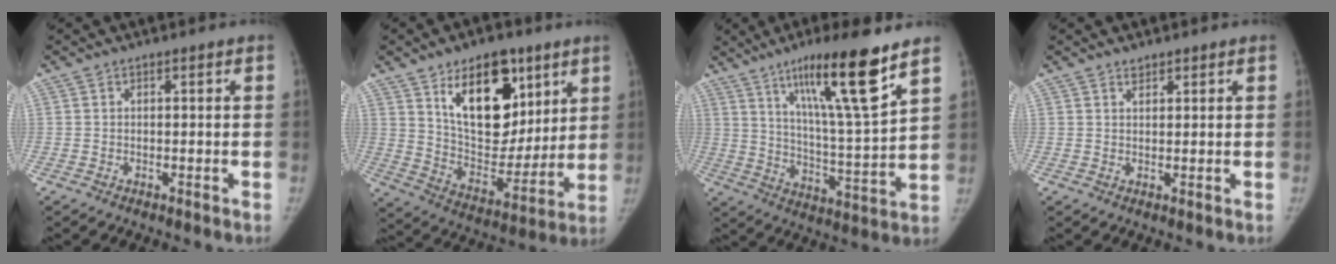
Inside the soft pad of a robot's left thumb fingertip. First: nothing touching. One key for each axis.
{"total": 20.0, "fx": 9.9, "fy": 11.7, "fz": 12.9, "tx": -0.133, "ty": -0.060, "tz": 0.169}
{"total": 18.2, "fx": 11.0, "fy": 1.7, "fz": 14.4, "tx": -0.223, "ty": -0.062, "tz": 0.185}
{"total": 1.3, "fx": 1.1, "fy": 0.6, "fz": 0.3, "tx": 0.006, "ty": -0.008, "tz": 0.015}